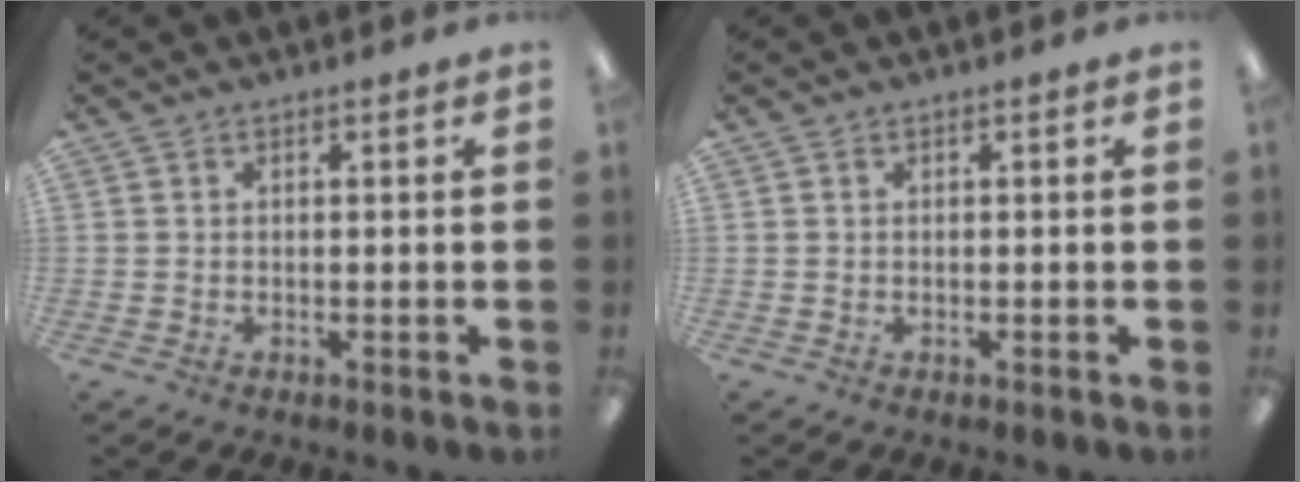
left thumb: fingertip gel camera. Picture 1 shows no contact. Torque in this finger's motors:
{"motor_torque": [-0.10, 0.10, 0.05, -0.08, 0.00]}